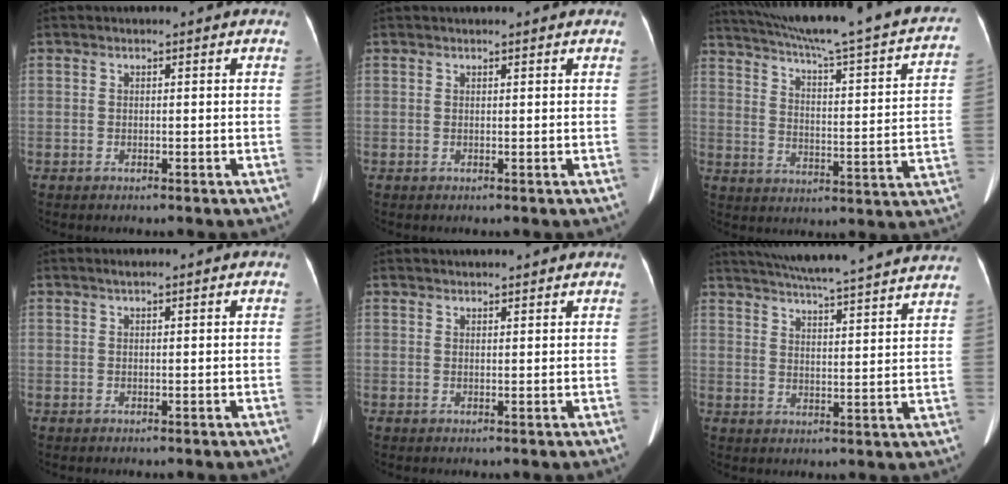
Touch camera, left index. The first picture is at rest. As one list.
[{"total": 1.1, "force": [1.0, 0.1, 0.4], "torque": [-0.009, 0.012, 0.014]}, {"total": 29.1, "force": [24.3, 2.4, 15.8], "torque": [-0.242, -0.028, 0.308]}, {"total": 0.8, "force": [0.6, 0.0, 0.5], "torque": [-0.013, 0.006, 0.014]}, {"total": 4.9, "force": [4.6, 0.9, 1.4], "torque": [-0.015, 0.025, 0.057]}, {"total": 28.0, "force": [25.6, 0.9, 11.3], "torque": [-0.186, -0.024, 0.324]}]